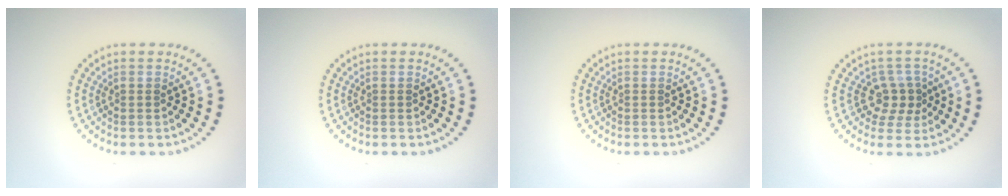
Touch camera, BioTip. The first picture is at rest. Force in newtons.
{"total": 0.0}
{"total": 0.0}
{"total": 2.4, "press": 1.9, "slide": 1.6}